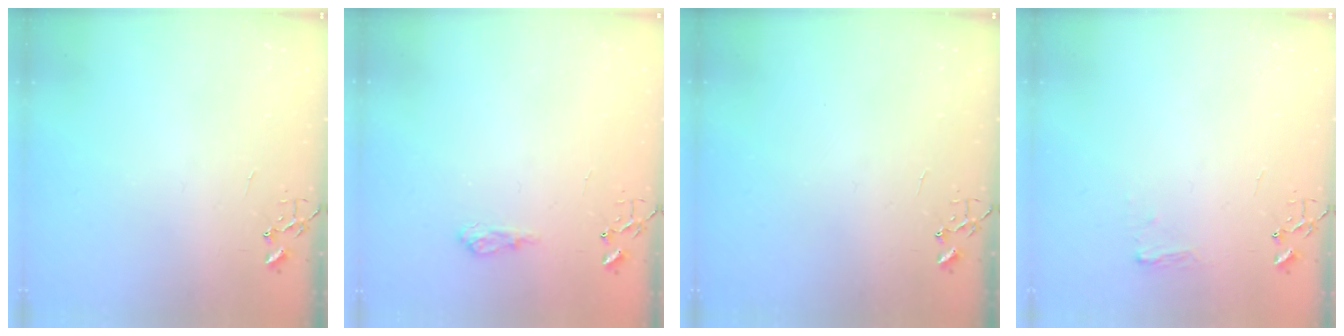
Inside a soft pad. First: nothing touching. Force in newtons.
{"total": 6.5, "press": 6.5, "slide": 0.8}
{"total": 0.0}
{"total": 7.4, "press": 7.4, "slide": 0.5}